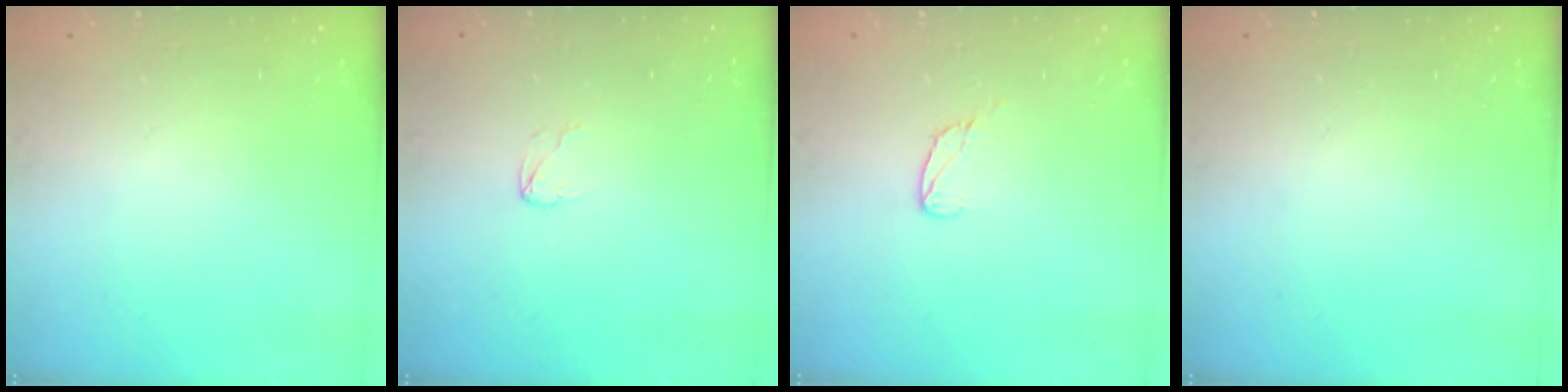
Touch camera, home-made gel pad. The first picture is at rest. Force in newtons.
{"total": 2.7, "press": 2.7, "slide": 0.2}
{"total": 4.3, "press": 4.3, "slide": 0.4}
{"total": 0.0}